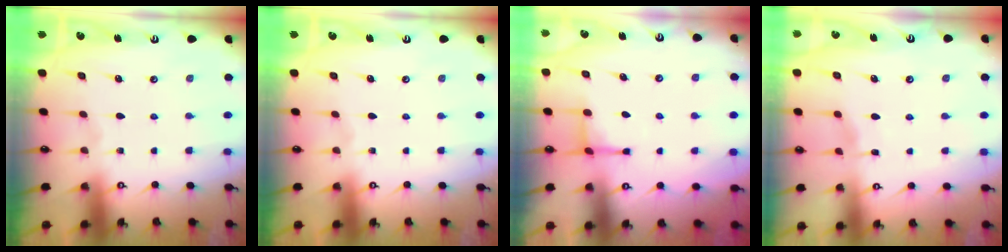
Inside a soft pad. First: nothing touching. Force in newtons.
{"total": 0.0}
{"total": 3.1, "press": 3.0, "slide": 0.7}
{"total": 2.6, "press": 2.5, "slide": 0.4}